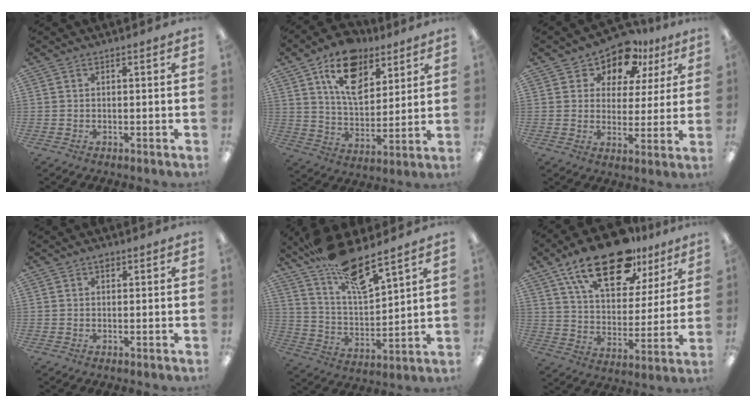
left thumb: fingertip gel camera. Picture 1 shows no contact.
{"total": 15.5, "force": [9.0, 9.1, 8.7], "torque": [-0.138, -0.031, 0.162]}
{"total": 10.1, "force": [7.7, 5.6, 3.1], "torque": [-0.060, -0.057, 0.140]}
{"total": 1.5, "force": [0.8, 0.8, 0.9], "torque": [-0.012, 0.001, 0.011]}
{"total": 16.1, "force": [13.0, 3.7, 8.8], "torque": [-0.166, -0.084, 0.225]}
{"total": 20.6, "force": [13.9, 9.5, 11.9], "torque": [-0.197, -0.070, 0.240]}